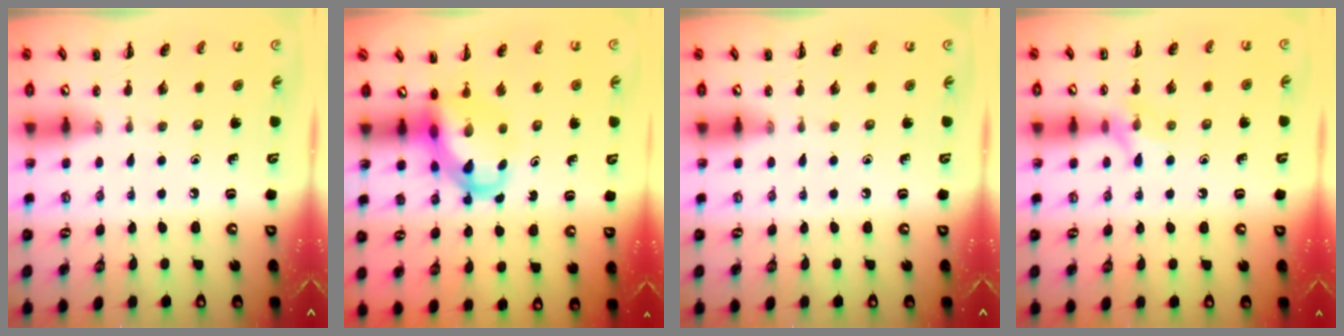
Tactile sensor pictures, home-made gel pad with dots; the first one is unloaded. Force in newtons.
{"total": 5.7, "press": 5.6, "slide": 1.0}
{"total": 0.0}
{"total": 7.8, "press": 7.7, "slide": 0.9}